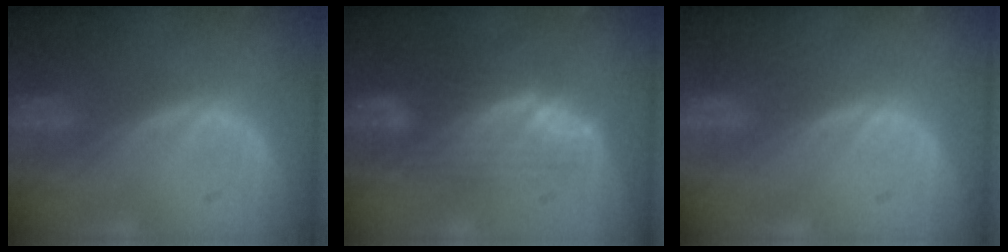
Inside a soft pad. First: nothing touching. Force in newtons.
{"total": 5.7, "press": 5.6, "slide": 0.6}
{"total": 0.0}